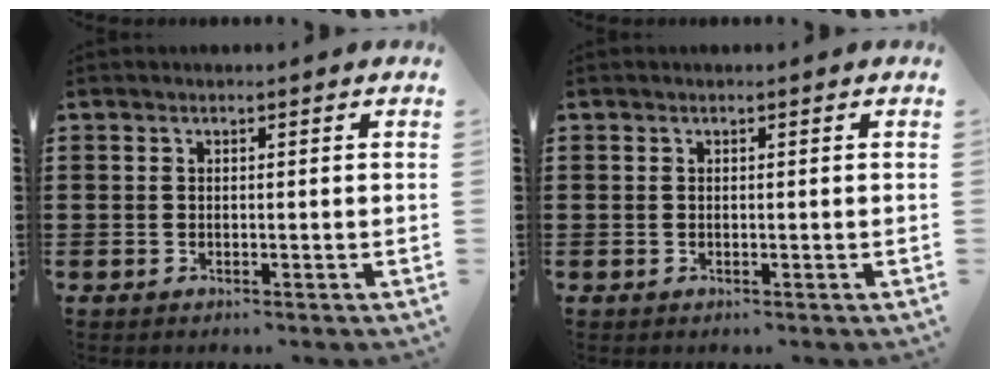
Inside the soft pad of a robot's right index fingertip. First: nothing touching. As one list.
[{"total": 0.0}]